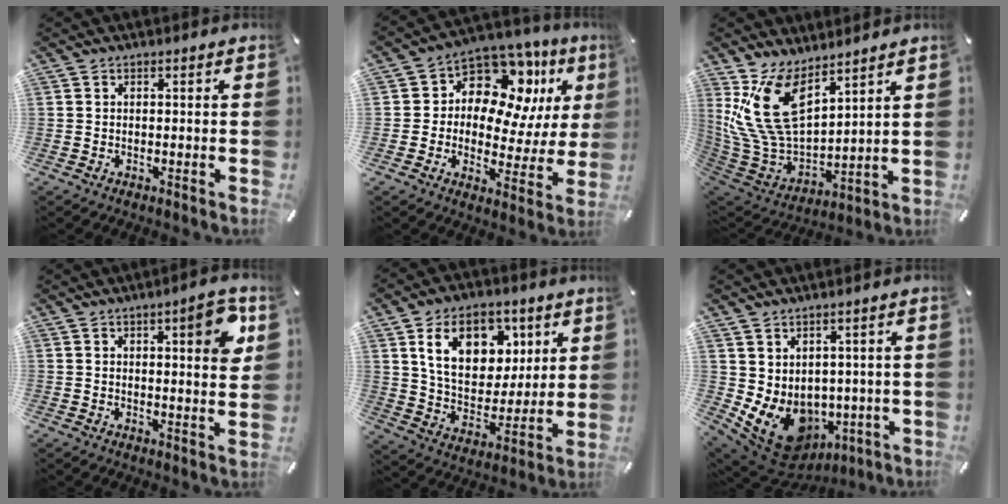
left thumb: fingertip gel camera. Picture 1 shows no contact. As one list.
[{"total": 13.6, "force": [7.0, 9.3, 7.0], "torque": [-0.106, -0.054, 0.130]}, {"total": 16.5, "force": [8.9, 9.5, 10.2], "torque": [-0.246, -0.057, 0.168]}, {"total": 8.4, "force": [3.7, 2.5, 7.1], "torque": [-0.092, -0.017, 0.053]}, {"total": 16.4, "force": [7.3, 11.6, 9.0], "torque": [-0.149, -0.014, 0.135]}, {"total": 9.9, "force": [-2.1, 8.4, 4.7], "torque": [-0.090, -0.010, -0.025]}]